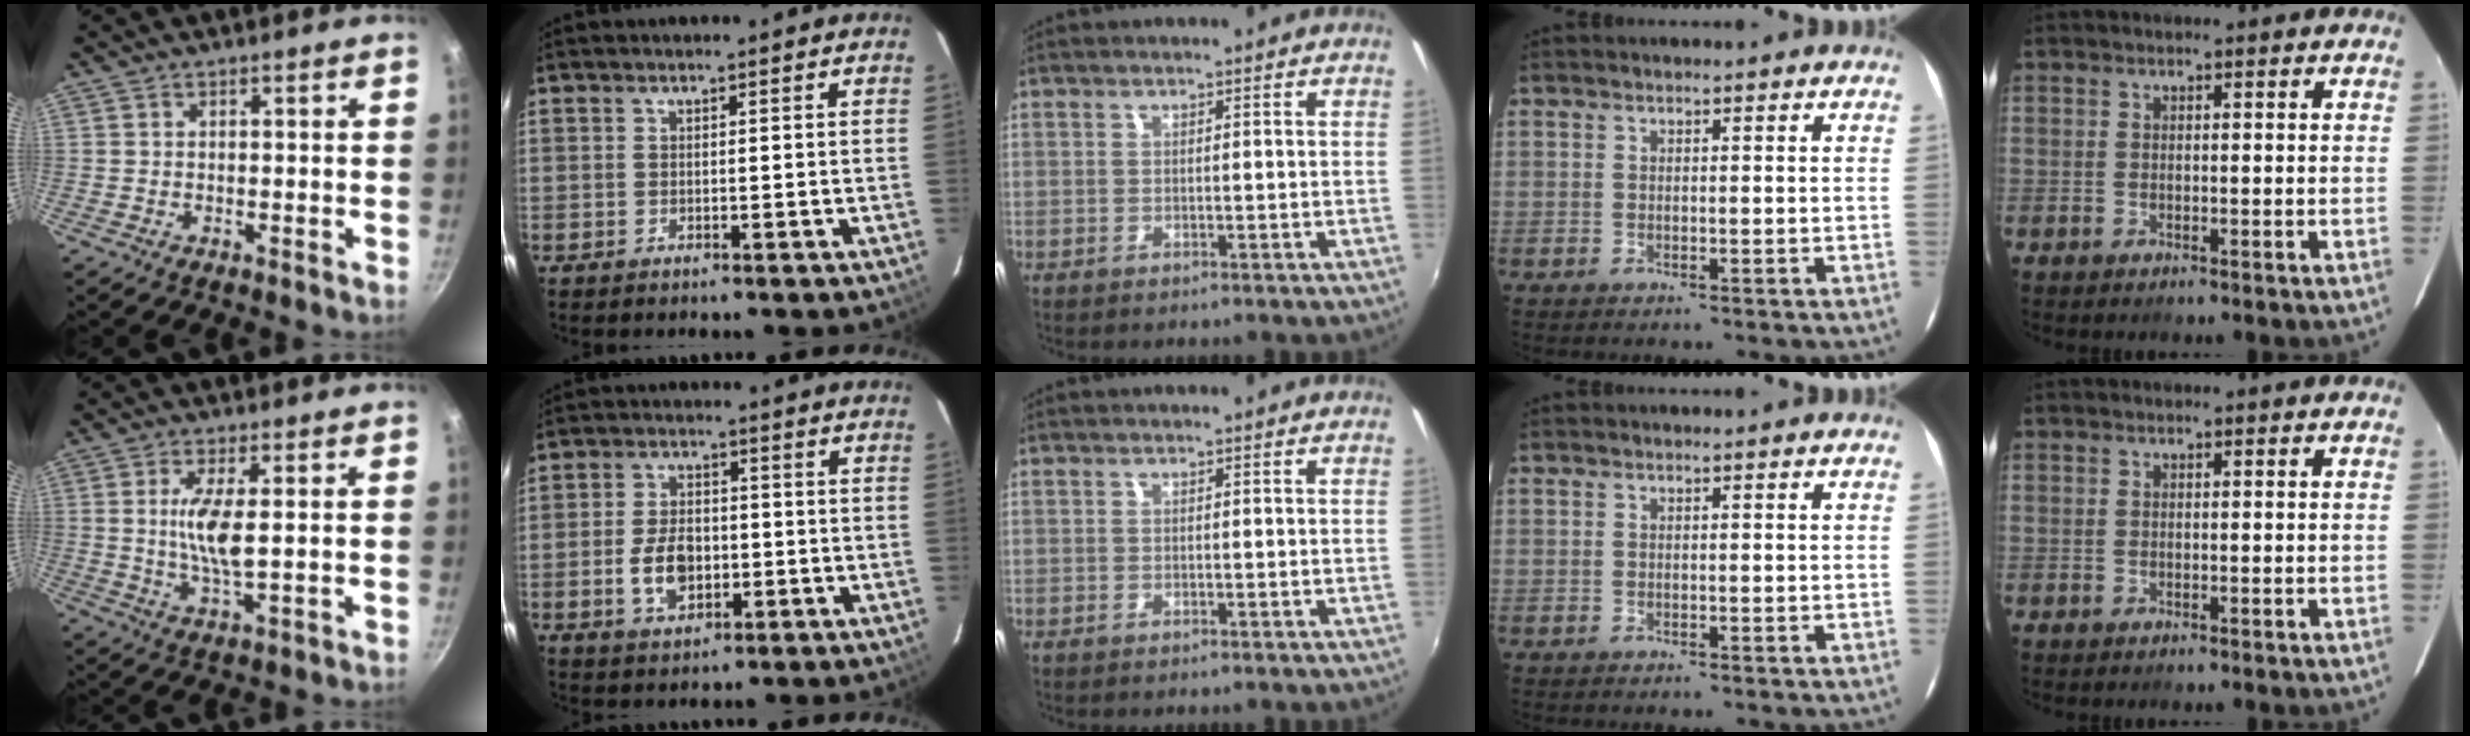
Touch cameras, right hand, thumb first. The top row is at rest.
{"thumb": {"total": 7.5, "force": [0.8, 2.1, 7.2], "torque": [-0.148, -0.007, 0.017]}, "index": {"total": 7.7, "force": [-1.8, 4.7, 5.8], "torque": [-0.116, 0.006, -0.024]}}